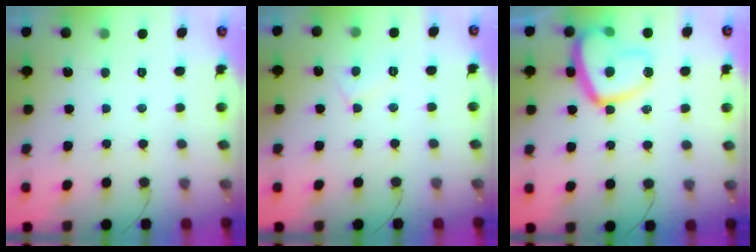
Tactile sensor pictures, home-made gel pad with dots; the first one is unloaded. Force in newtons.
{"total": 4.7, "press": 4.7, "slide": 0.5}
{"total": 14.7, "press": 14.6, "slide": 1.6}